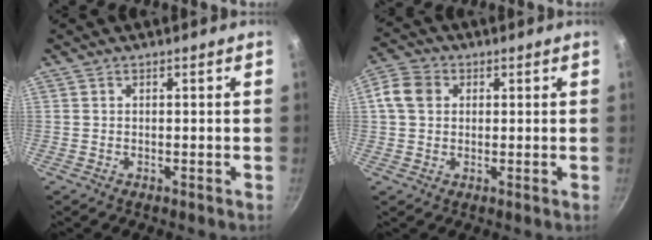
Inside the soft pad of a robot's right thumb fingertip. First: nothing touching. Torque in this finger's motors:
{"motor_torque": [0.21, 1.37, 0.25, 0.08, 0.24]}